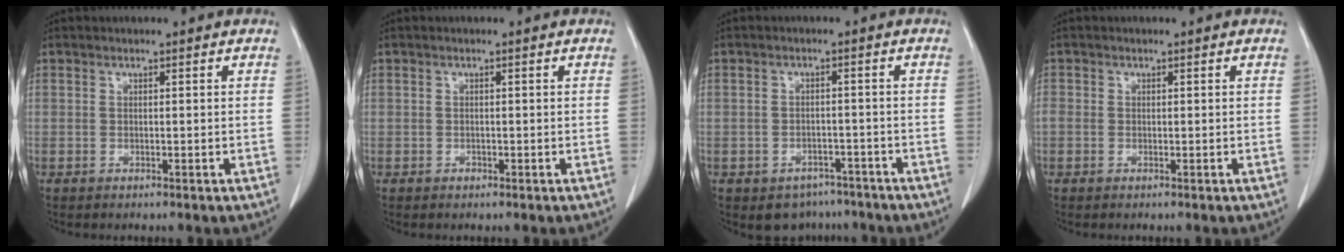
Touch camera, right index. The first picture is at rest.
{"total": 0.5, "force": [-0.3, 0.5, 0.1], "torque": [-0.002, 0.003, -0.005]}
{"total": 5.2, "force": [-4.0, 3.1, 0.8], "torque": [0.002, 0.011, -0.054]}
{"total": 1.3, "force": [-0.2, 1.2, 0.6], "torque": [-0.022, 0.011, -0.004]}